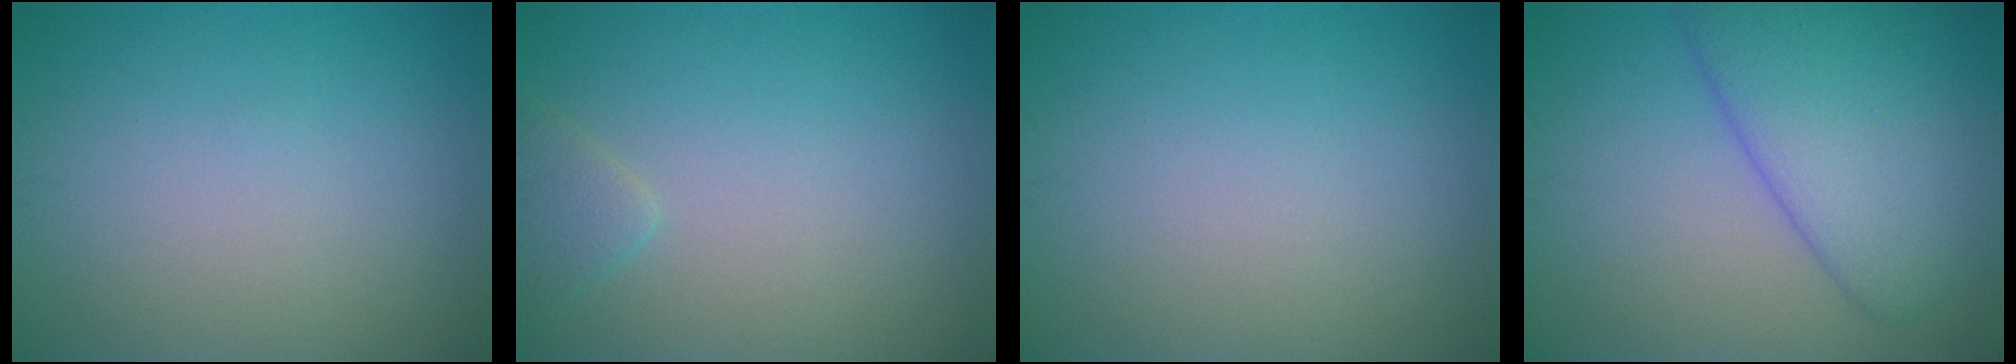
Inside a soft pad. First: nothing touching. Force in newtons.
{"total": 1.4, "press": 1.4, "slide": 0.1}
{"total": 0.0}
{"total": 8.0, "press": 8.0, "slide": 0.3}